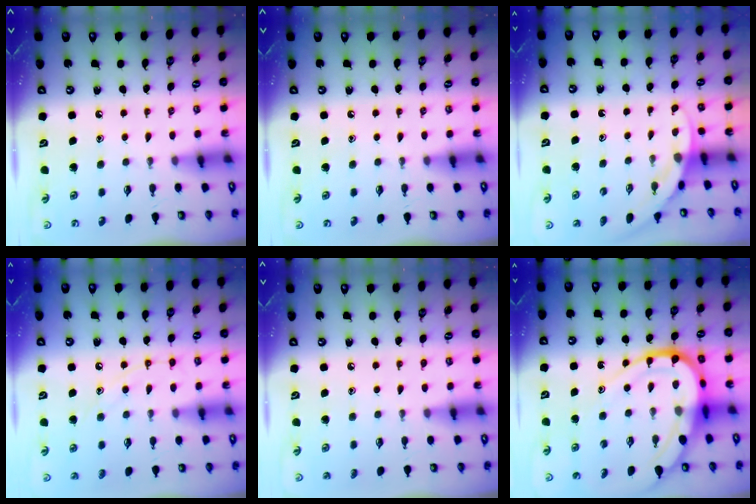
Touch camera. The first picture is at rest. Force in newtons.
{"total": 0.0}
{"total": 4.5, "press": 4.5, "slide": 0.2}
{"total": 9.0, "press": 9.0, "slide": 0.8}
{"total": 3.2, "press": 3.2, "slide": 0.4}
{"total": 18.2, "press": 18.2, "slide": 1.8}